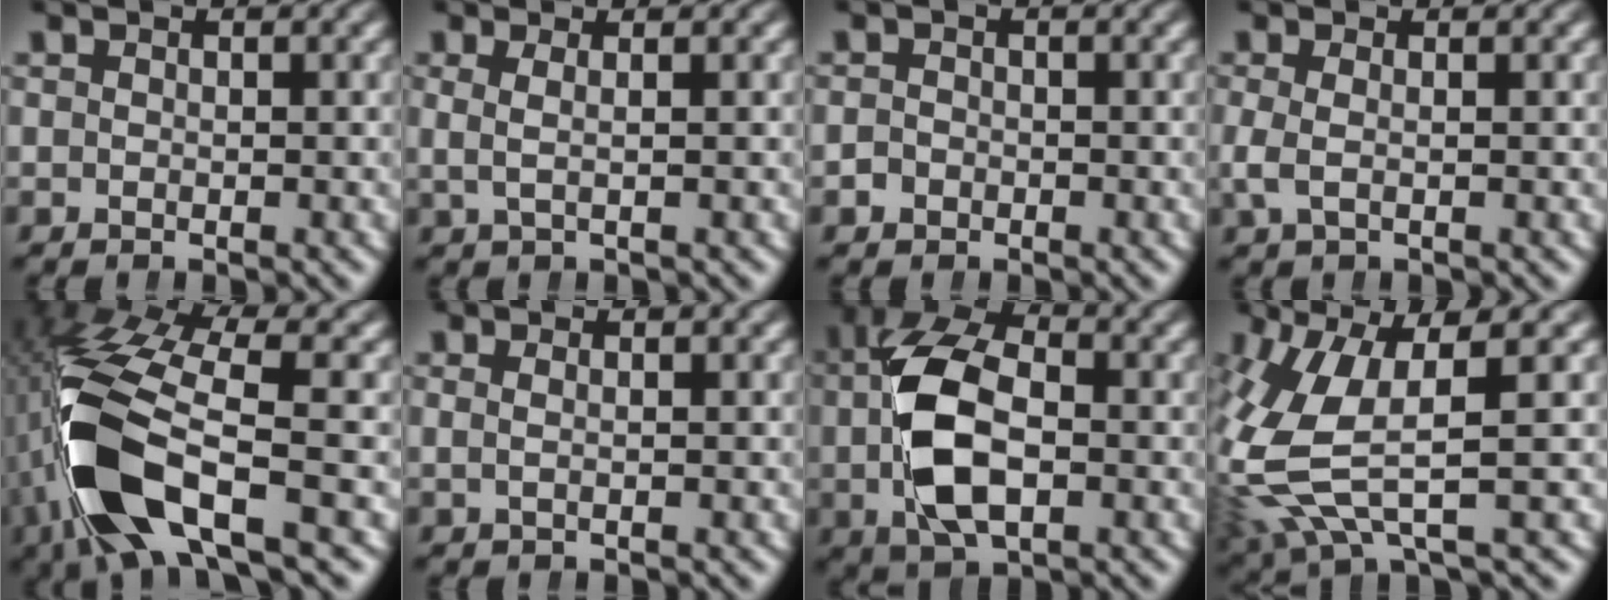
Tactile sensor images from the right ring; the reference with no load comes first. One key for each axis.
{"total": 1.7, "fx": 0.8, "fy": 0.3, "fz": 1.5, "tx": -0.028, "ty": 0.007, "tz": 0.013}
{"total": 0.9, "fx": -0.7, "fy": 0.6, "fz": -0.1, "tx": 0.000, "ty": -0.008, "tz": -0.010}
{"total": 1.4, "fx": -0.1, "fy": 0.5, "fz": 1.3, "tx": -0.038, "ty": -0.006, "tz": 0.005}
{"total": 11.4, "fx": -1.0, "fy": 5.7, "fz": 9.8, "tx": -0.222, "ty": -0.020, "tz": -0.007}
{"total": 0.9, "fx": 0.3, "fy": -0.8, "fz": 0.4, "tx": -0.005, "ty": 0.001, "tz": 0.008}
{"total": 9.7, "fx": 0.4, "fy": 5.9, "fz": 7.6, "tx": -0.158, "ty": -0.007, "tz": 0.009}
{"total": 7.3, "fx": -0.3, "fy": 4.0, "fz": 6.1, "tx": -0.148, "ty": -0.015, "tz": 0.008}